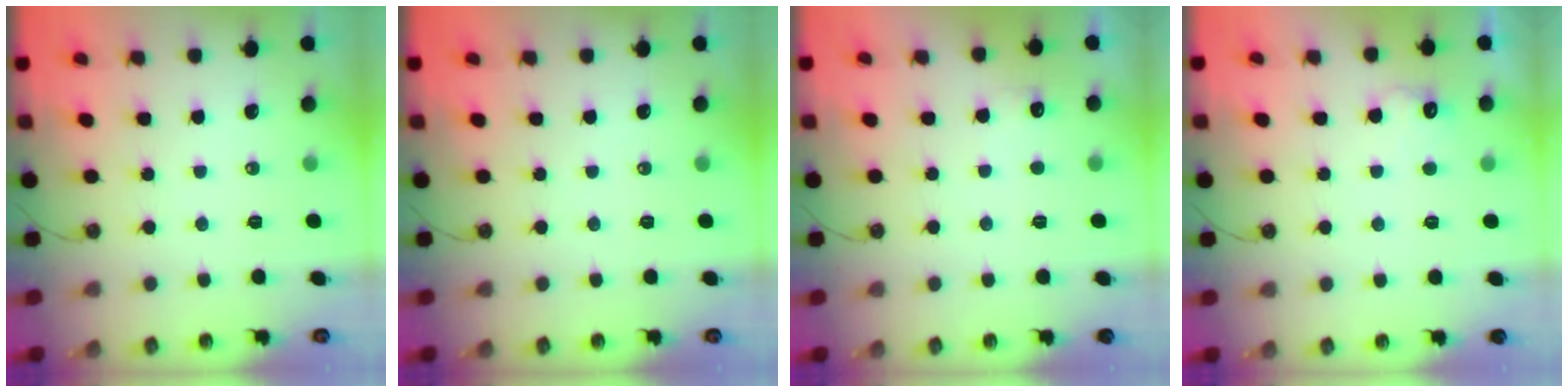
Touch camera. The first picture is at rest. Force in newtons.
{"total": 0.0}
{"total": 4.9, "press": 4.7, "slide": 1.1}
{"total": 5.9, "press": 5.8, "slide": 1.3}